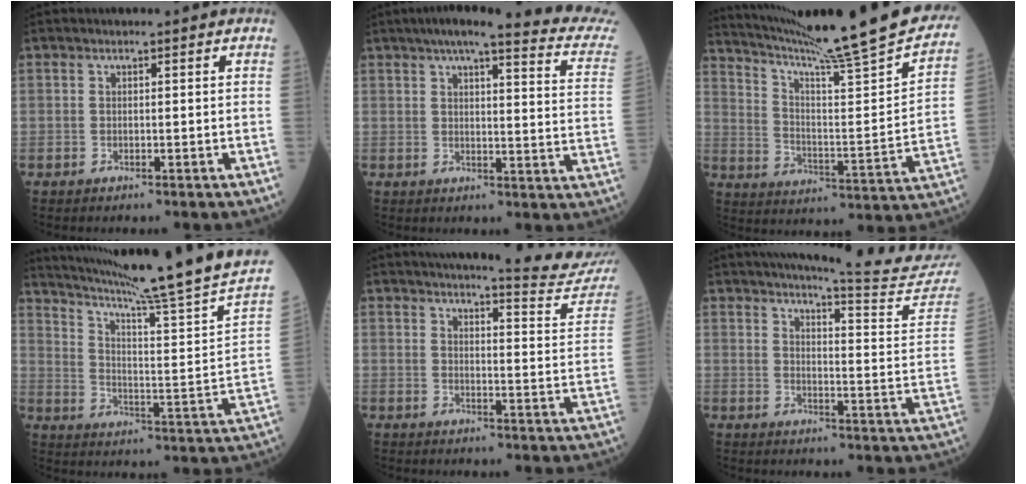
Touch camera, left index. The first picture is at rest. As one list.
[{"total": 21.4, "force": [18.8, 0.9, 10.2], "torque": [-0.130, -0.039, 0.213]}, {"total": 27.1, "force": [23.7, -0.5, 13.2], "torque": [-0.219, -0.074, 0.325]}, {"total": 23.0, "force": [19.2, -3.5, 12.2], "torque": [-0.204, -0.076, 0.271]}, {"total": 15.6, "force": [14.9, 0.0, 4.6], "torque": [-0.055, -0.075, 0.163]}, {"total": 18.1, "force": [17.4, -2.0, 4.4], "torque": [-0.065, -0.124, 0.202]}]